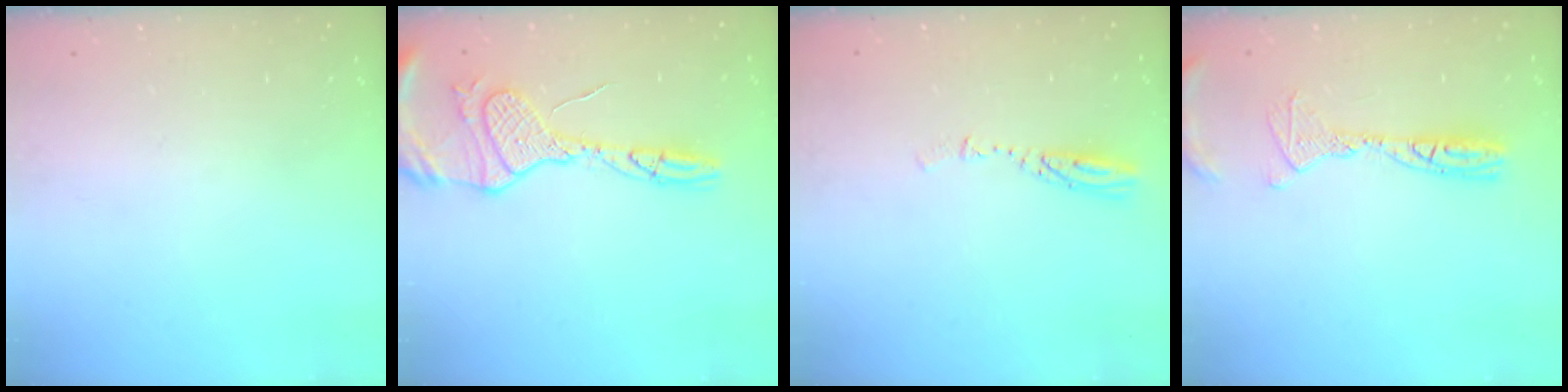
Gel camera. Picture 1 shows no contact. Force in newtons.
{"total": 16.0, "press": 15.9, "slide": 1.6}
{"total": 3.6, "press": 3.5, "slide": 0.4}
{"total": 14.6, "press": 12.8, "slide": 7.1}